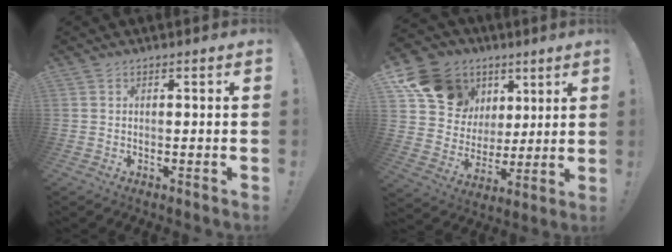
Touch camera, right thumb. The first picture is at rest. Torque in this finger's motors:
{"motor_torque": [-0.38, 1.36, 0.51, 0.09, 0.36]}